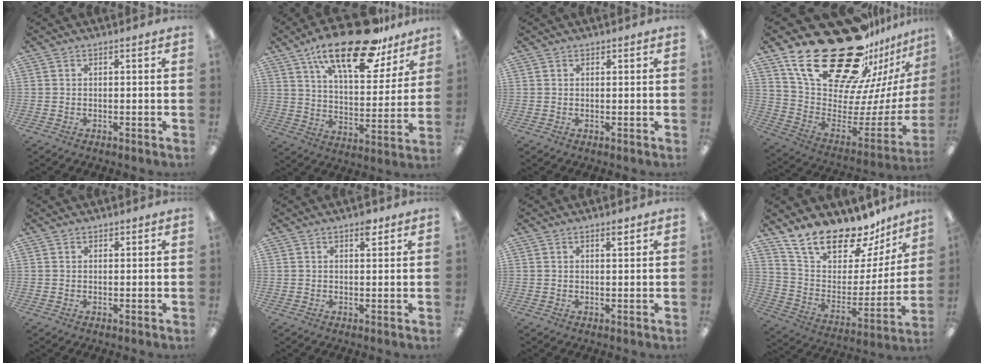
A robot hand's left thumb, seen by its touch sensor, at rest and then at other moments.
{"total": 22.7, "force": [15.7, 8.6, 14.0], "torque": [-0.216, -0.089, 0.263]}
{"total": 0.6, "force": [0.5, 0.3, 0.0], "torque": [0.000, 0.001, 0.009]}
{"total": 33.0, "force": [22.7, 15.7, 18.0], "torque": [-0.284, -0.164, 0.442]}
{"total": 0.9, "force": [0.7, 0.5, 0.0], "torque": [0.000, 0.000, 0.014]}
{"total": 2.8, "force": [1.9, 1.1, 1.7], "torque": [-0.013, -0.007, 0.029]}
{"total": 1.8, "force": [1.5, 0.4, 1.0], "torque": [-0.015, -0.004, 0.024]}
{"total": 20.4, "force": [17.0, 8.1, 7.9], "torque": [-0.140, -0.125, 0.301]}